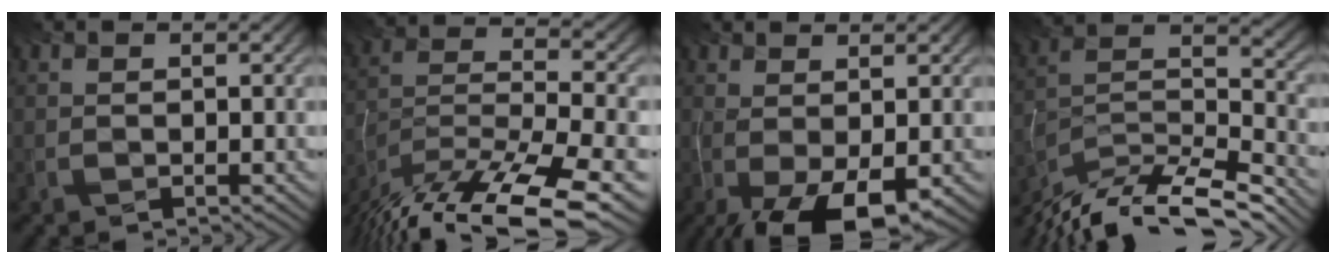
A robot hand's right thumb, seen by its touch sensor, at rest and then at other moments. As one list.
[{"total": 18.5, "force": [-15.8, 3.4, 9.1], "torque": [-0.161, -0.030, -0.265]}, {"total": 9.3, "force": [-3.4, 3.2, 8.0], "torque": [-0.129, -0.006, -0.048]}, {"total": 14.9, "force": [-13.7, 2.6, 5.3], "torque": [-0.102, 0.000, -0.248]}]